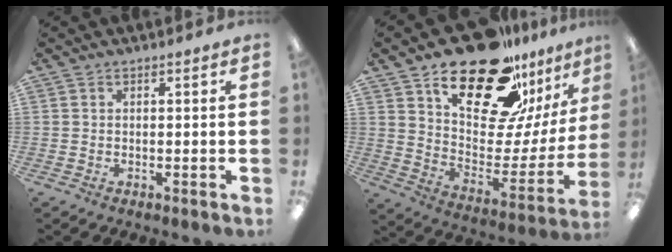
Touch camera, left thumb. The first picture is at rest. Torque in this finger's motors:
{"motor_torque": [1.10, 1.25, 1.19, -1.58, 0.39]}